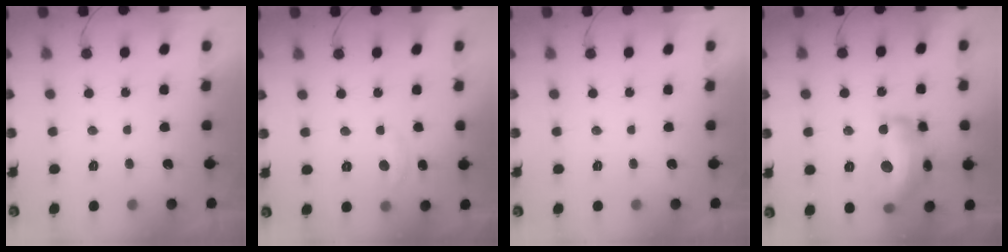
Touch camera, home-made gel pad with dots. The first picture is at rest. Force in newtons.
{"total": 2.9, "press": 2.9, "slide": 0.2}
{"total": 0.0}
{"total": 18.0, "press": 17.9, "slide": 1.0}